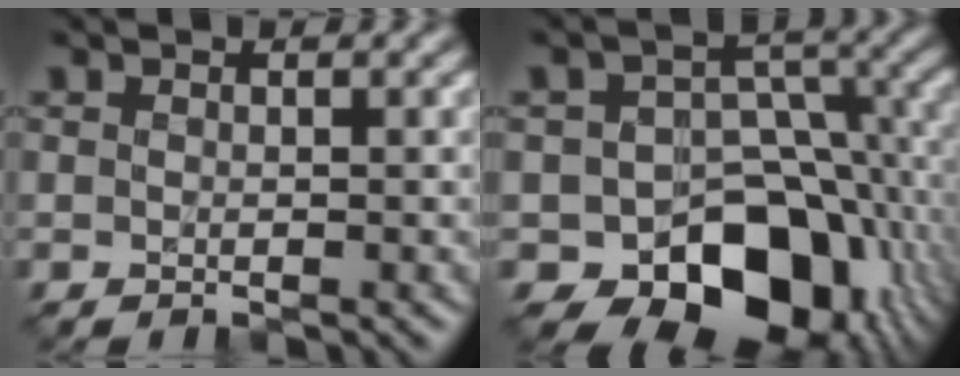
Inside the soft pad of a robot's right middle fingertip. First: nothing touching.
{"total": 12.1, "force": [-5.4, 8.3, 6.9], "torque": [-0.093, -0.012, -0.082]}